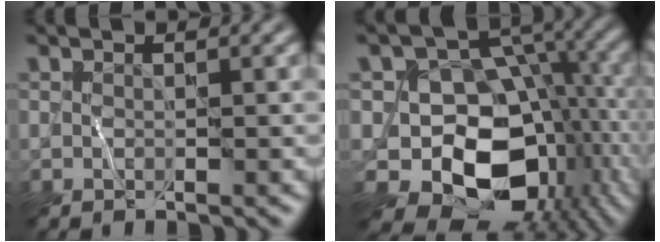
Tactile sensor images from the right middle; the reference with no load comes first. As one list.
[{"total": 13.0, "force": [-3.7, 9.9, 7.7], "torque": [-0.106, -0.029, -0.053]}]